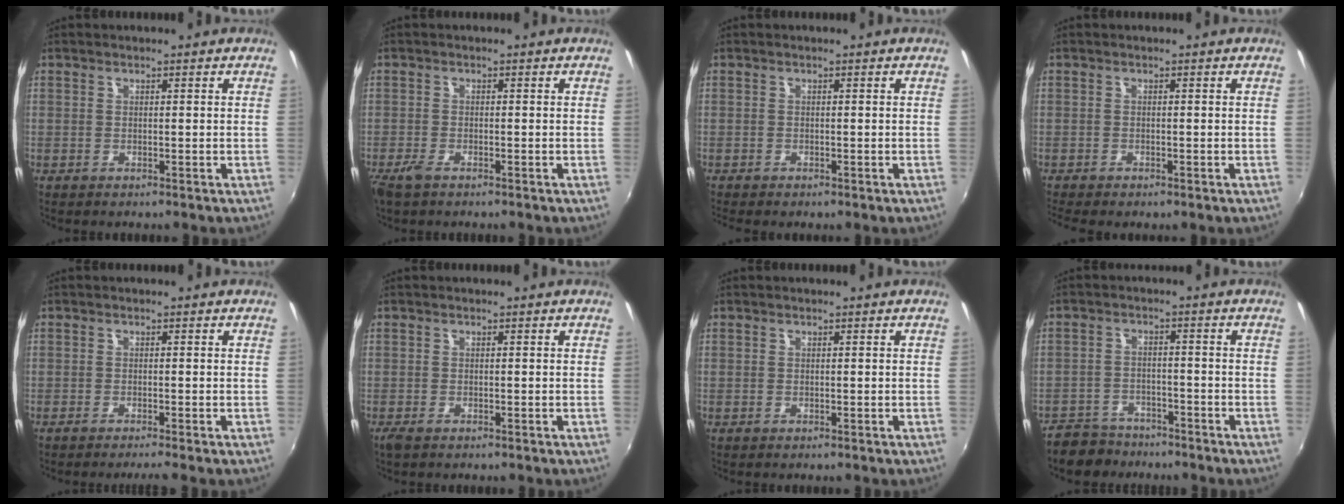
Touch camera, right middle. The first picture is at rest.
{"total": 2.5, "force": [-1.8, 0.8, 1.5], "torque": [-0.036, -0.008, -0.037]}
{"total": 1.7, "force": [-1.3, 0.4, 0.9], "torque": [-0.018, -0.008, -0.020]}
{"total": 3.1, "force": [-2.4, 0.9, 1.8], "torque": [-0.037, -0.018, -0.037]}
{"total": 1.8, "force": [-1.5, -0.4, 0.8], "torque": [-0.016, -0.010, -0.027]}
{"total": 1.4, "force": [-1.0, 0.4, 0.9], "torque": [-0.019, -0.007, -0.018]}
{"total": 0.0}
{"total": 7.8, "force": [-6.6, 3.8, 1.7], "torque": [-0.059, 0.005, -0.106]}